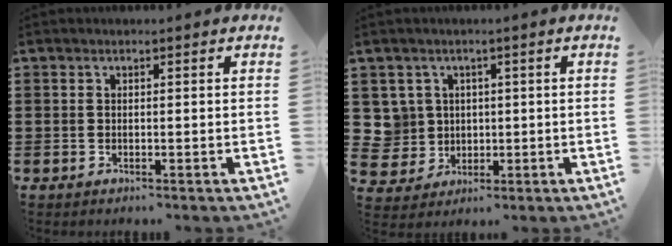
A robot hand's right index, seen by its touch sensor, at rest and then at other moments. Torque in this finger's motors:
{"motor_torque": [1.09, 1.04, 0.03, -0.02]}